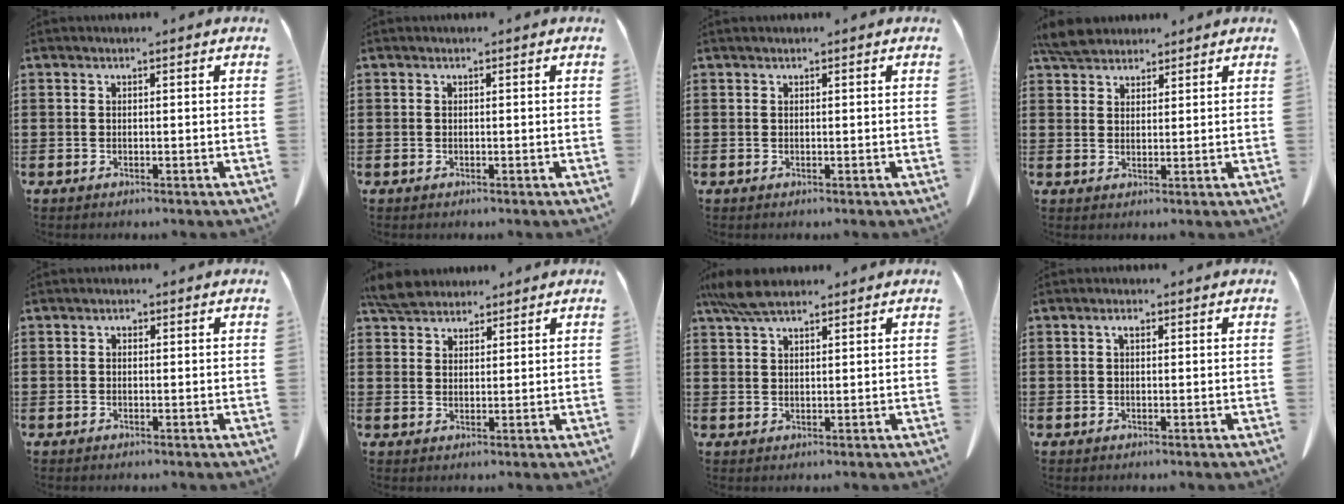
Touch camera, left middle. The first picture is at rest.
{"total": 0.0}
{"total": 0.0}
{"total": 4.5, "force": [4.0, 1.4, 1.4], "torque": [-0.040, -0.001, 0.080]}
{"total": 0.6, "force": [0.1, 0.4, 0.4], "torque": [-0.011, 0.001, 0.002]}
{"total": 4.6, "force": [4.1, 1.5, 1.4], "torque": [-0.040, -0.001, 0.081]}
{"total": 5.8, "force": [4.5, 1.5, 3.4], "torque": [-0.079, -0.003, 0.085]}
{"total": 1.3, "force": [0.5, 0.6, 1.1], "torque": [-0.024, 0.003, 0.009]}